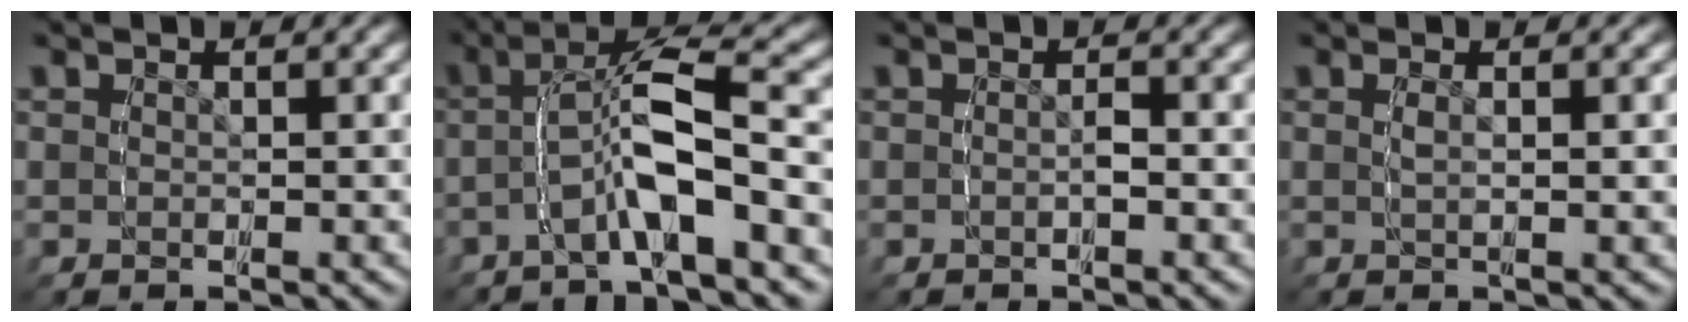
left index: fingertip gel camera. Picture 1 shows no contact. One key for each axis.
{"total": 5.0, "fx": -1.4, "fy": 1.0, "fz": 4.7, "tx": -0.089, "ty": 0.014, "tz": -0.026}
{"total": 0.7, "fx": -0.5, "fy": 0.2, "fz": 0.5, "tx": -0.004, "ty": -0.001, "tz": -0.005}
{"total": 1.6, "fx": 0.5, "fy": -0.1, "fz": 1.5, "tx": -0.029, "ty": 0.000, "tz": 0.010}